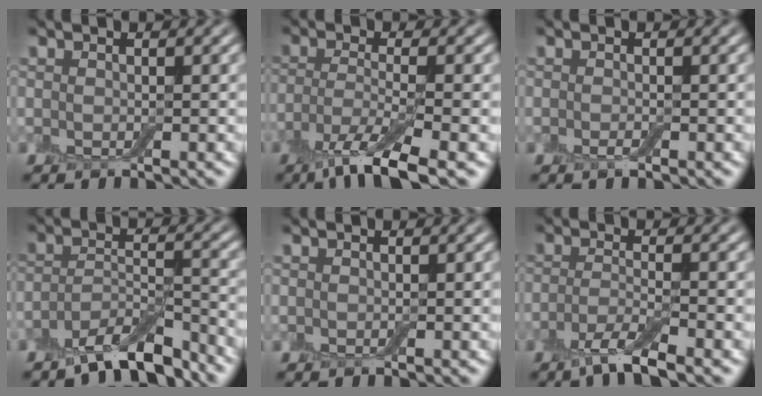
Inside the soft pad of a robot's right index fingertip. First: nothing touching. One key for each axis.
{"total": 6.2, "fx": -3.8, "fy": 1.2, "fz": 4.8, "tx": -0.089, "ty": -0.012, "tz": -0.078}
{"total": 0.7, "fx": -0.4, "fy": 0.2, "fz": 0.6, "tx": -0.013, "ty": -0.002, "tz": -0.008}
{"total": 6.0, "fx": -5.0, "fy": 1.6, "fz": 2.9, "tx": -0.053, "ty": -0.004, "tz": -0.087}
{"total": 0.0}
{"total": 3.9, "fx": -2.5, "fy": 0.6, "fz": 2.9, "tx": -0.059, "ty": -0.007, "tz": -0.058}